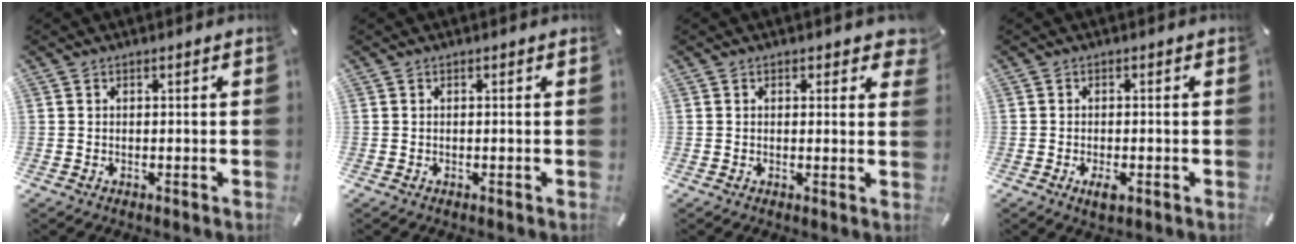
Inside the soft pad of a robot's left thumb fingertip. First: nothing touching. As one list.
[{"total": 0.0}, {"total": 2.0, "force": [1.1, 1.3, 1.1], "torque": [0.000, -0.004, 0.014]}, {"total": 2.6, "force": [-1.1, 1.2, 2.1], "torque": [-0.041, 0.002, -0.020]}]